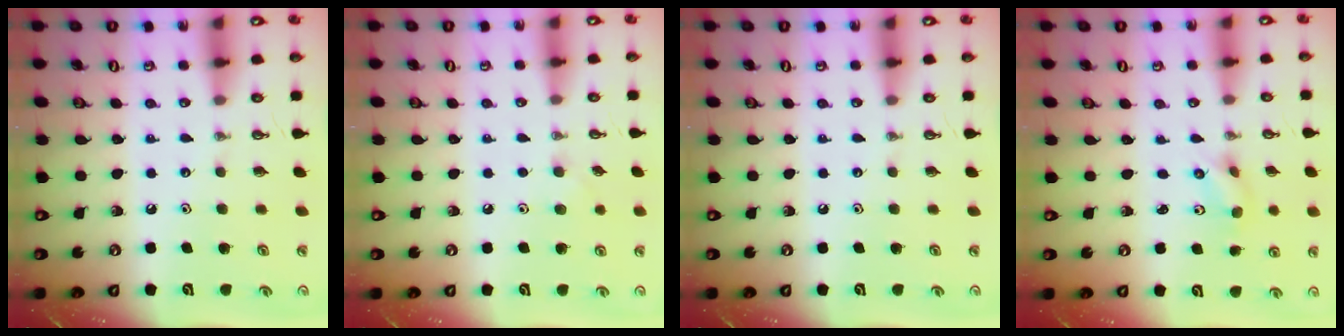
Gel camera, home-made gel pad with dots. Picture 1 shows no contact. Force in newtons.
{"total": 4.8, "press": 4.6, "slide": 1.3}
{"total": 0.0}
{"total": 1.9, "press": 1.7, "slide": 0.7}